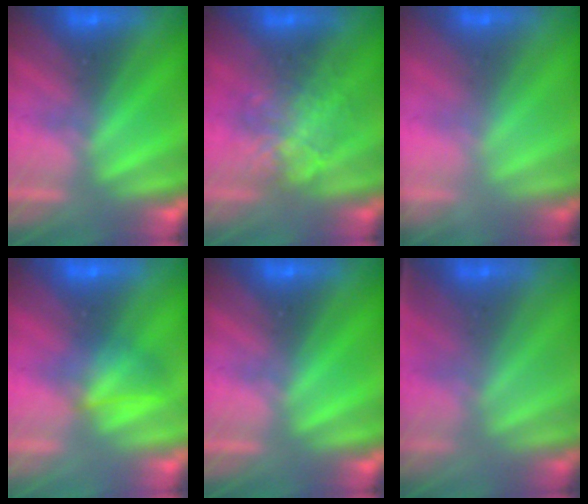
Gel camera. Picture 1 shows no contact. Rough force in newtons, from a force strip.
{"total": 2.3}
{"total": 1.7}
{"total": 1.3}
{"total": 0.0}
{"total": 1.2}